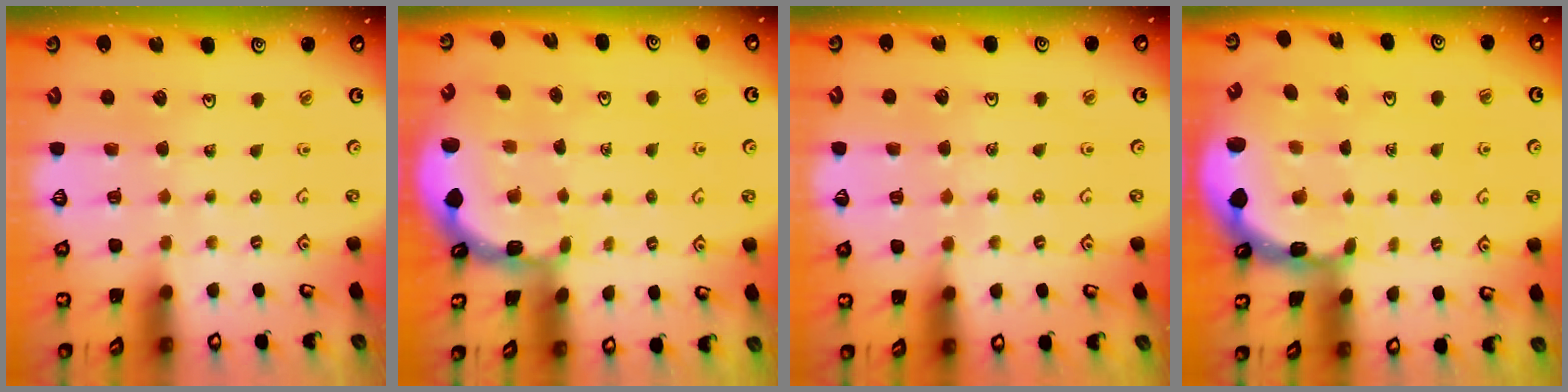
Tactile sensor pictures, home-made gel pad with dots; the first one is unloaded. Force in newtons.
{"total": 1.4, "press": 1.4, "slide": 0.1}
{"total": 3.5, "press": 3.5, "slide": 0.6}
{"total": 2.1, "press": 1.9, "slide": 1.0}